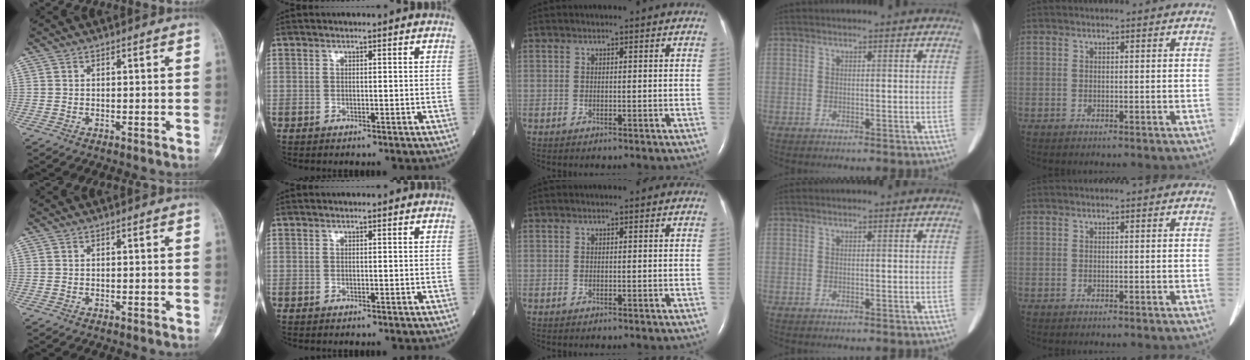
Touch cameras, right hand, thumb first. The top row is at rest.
{}